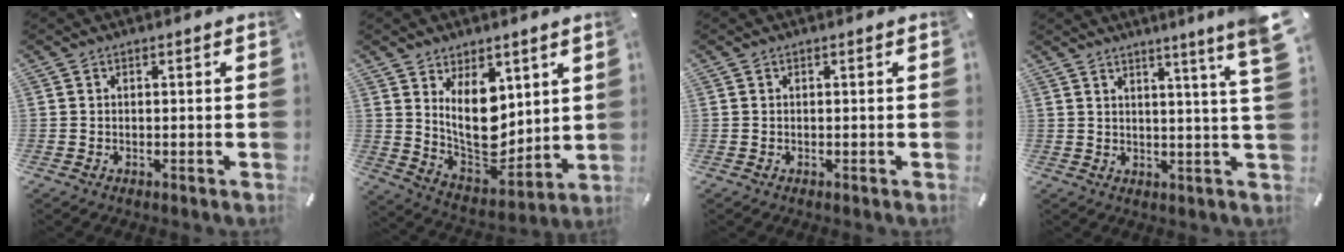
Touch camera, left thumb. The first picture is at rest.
{"total": 14.0, "force": [5.1, 9.0, 9.5], "torque": [-0.176, -0.046, 0.095]}
{"total": 0.0}
{"total": 8.6, "force": [4.9, -1.1, 7.0], "torque": [-0.109, -0.042, 0.074]}